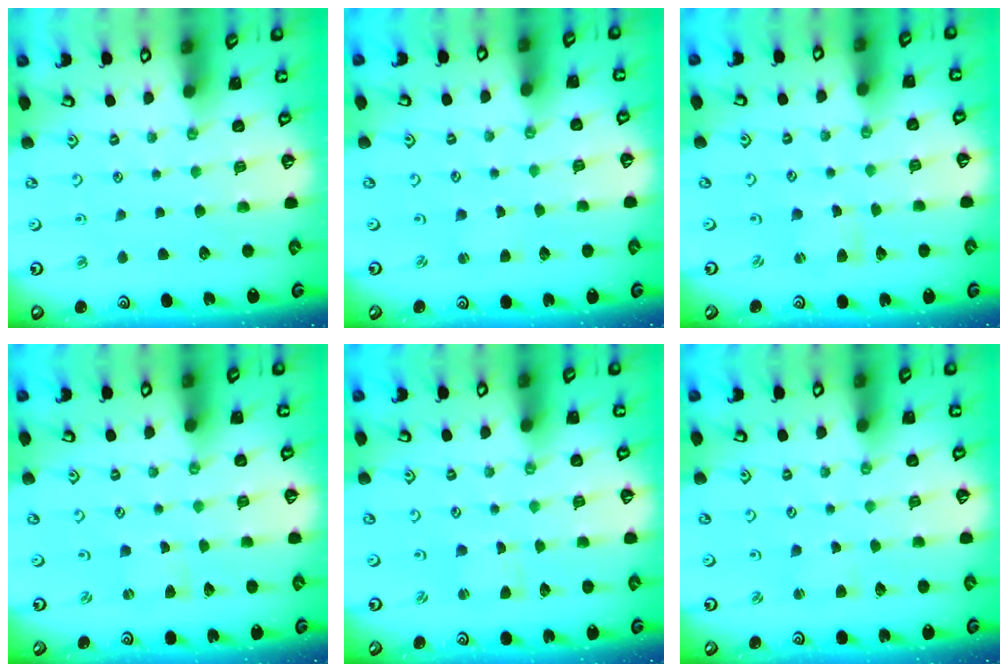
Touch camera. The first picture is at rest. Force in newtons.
{"total": 1.8, "press": 1.8, "slide": 0.3}
{"total": 1.7, "press": 1.7, "slide": 0.3}
{"total": 0.0}
{"total": 1.3, "press": 1.3, "slide": 0.1}
{"total": 2.7, "press": 2.6, "slide": 0.4}